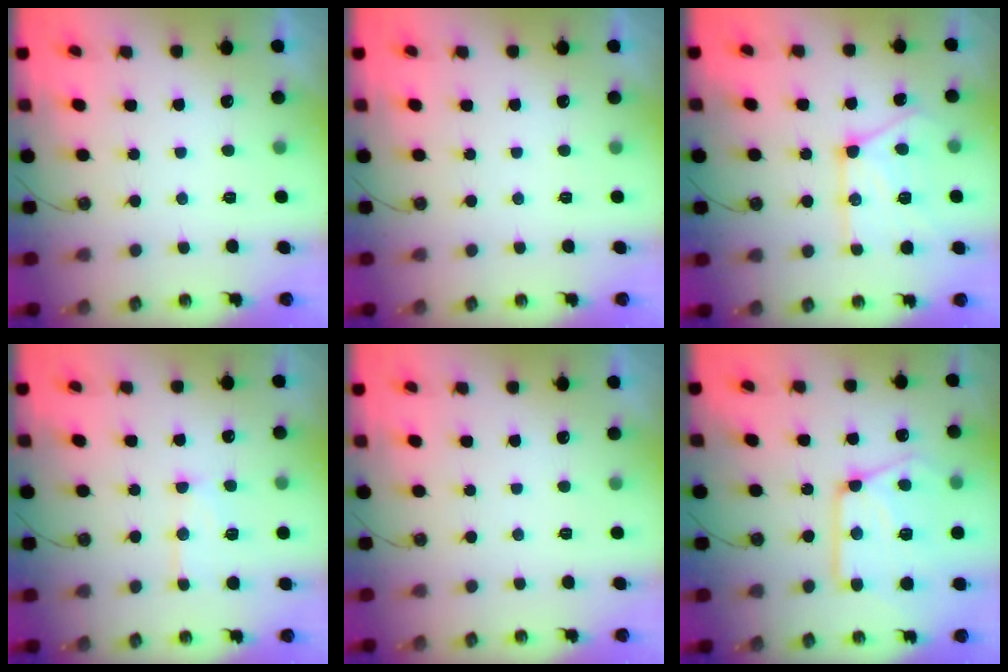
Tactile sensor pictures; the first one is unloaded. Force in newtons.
{"total": 0.0}
{"total": 15.2, "press": 15.2, "slide": 0.9}
{"total": 10.2, "press": 10.2, "slide": 0.9}
{"total": 0.0}
{"total": 18.5, "press": 18.4, "slide": 1.7}